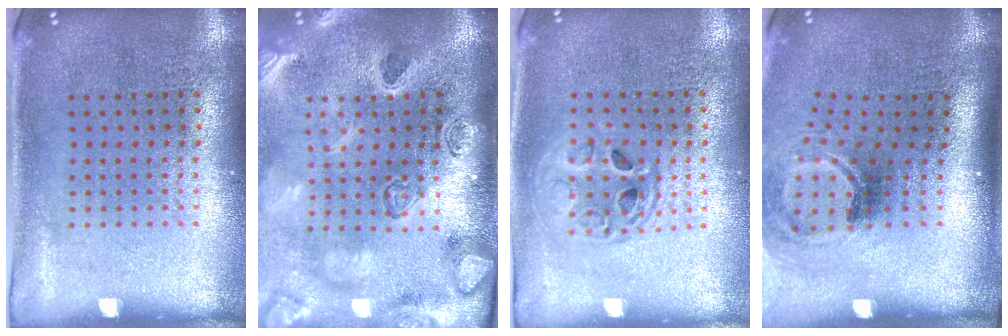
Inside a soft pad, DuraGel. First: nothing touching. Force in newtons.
{"total": 4.2, "press": 3.2, "slide": 2.7}
{"total": 1.6, "press": 1.4, "slide": 0.7}
{"total": 2.0, "press": 1.2, "slide": 1.6}